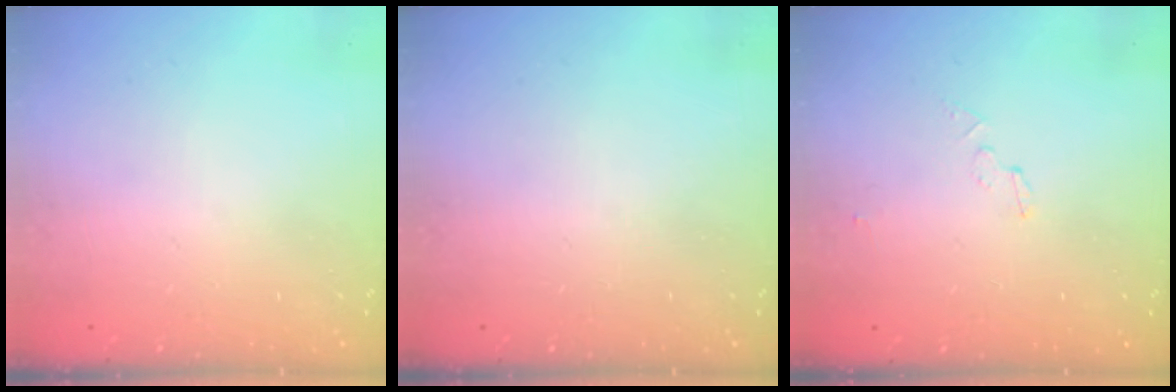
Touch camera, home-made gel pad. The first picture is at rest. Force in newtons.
{"total": 0.0}
{"total": 2.9, "press": 2.9, "slide": 0.3}